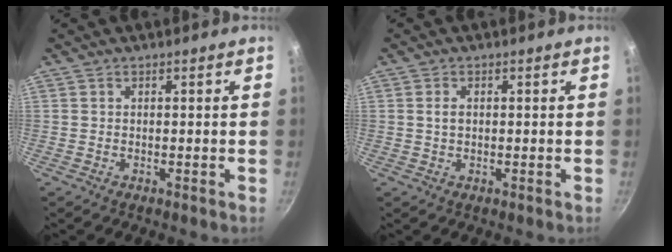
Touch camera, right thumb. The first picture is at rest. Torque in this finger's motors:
{"motor_torque": [-0.13, -0.07, 0.05, -0.16, 0.01]}